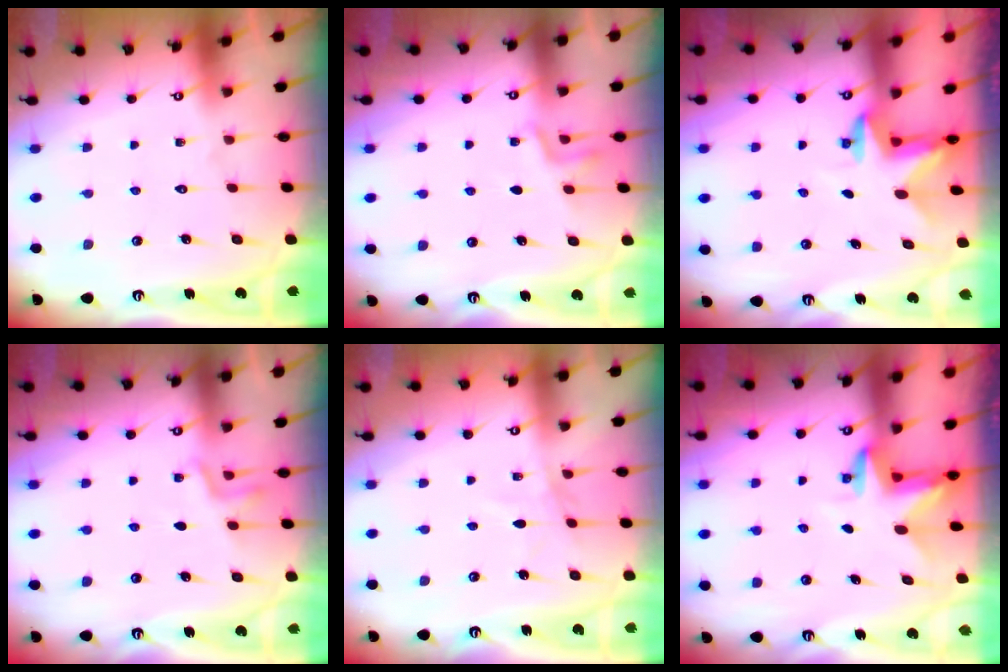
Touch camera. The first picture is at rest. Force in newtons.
{"total": 3.9, "press": 3.7, "slide": 1.3}
{"total": 2.4, "press": 2.3, "slide": 0.4}
{"total": 3.9, "press": 3.7, "slide": 1.3}
{"total": 2.9, "press": 2.9, "slide": 0.4}
{"total": 3.4, "press": 3.4, "slide": 0.1}